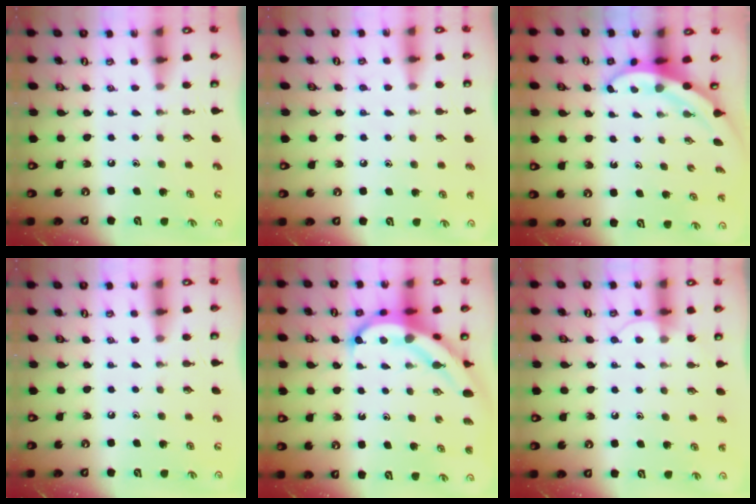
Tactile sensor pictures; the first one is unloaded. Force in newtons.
{"total": 4.1, "press": 4.1, "slide": 0.4}
{"total": 3.3, "press": 3.3, "slide": 0.1}
{"total": 0.0}
{"total": 10.0, "press": 10.0, "slide": 1.3}
{"total": 7.0, "press": 7.0, "slide": 0.7}